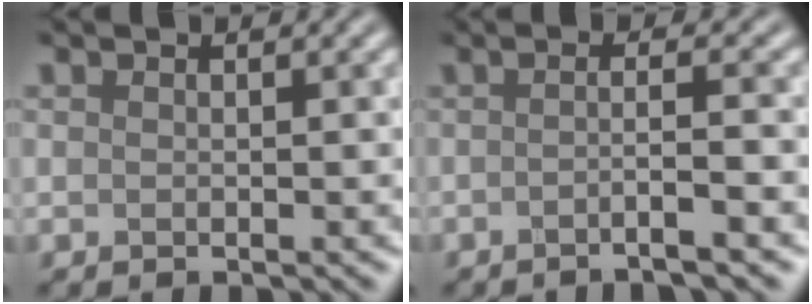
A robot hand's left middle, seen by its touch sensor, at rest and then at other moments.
{"total": 4.0, "force": [-1.0, 0.8, 3.8], "torque": [-0.040, -0.004, -0.029]}